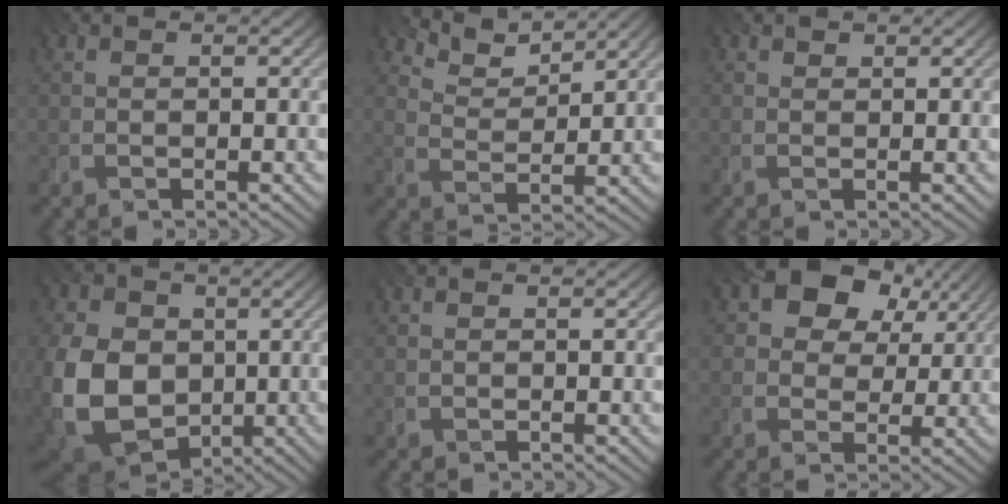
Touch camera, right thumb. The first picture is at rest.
{"total": 4.9, "force": [3.8, 1.8, 2.5], "torque": [-0.052, -0.001, 0.068]}
{"total": 0.8, "force": [0.6, 0.5, 0.3], "torque": [-0.003, -0.001, 0.013]}
{"total": 14.4, "force": [-1.2, 11.1, 9.1], "torque": [-0.244, -0.022, -0.035]}
{"total": 0.0}
{"total": 10.7, "force": [4.7, 7.8, 5.7], "torque": [-0.106, 0.016, 0.067]}